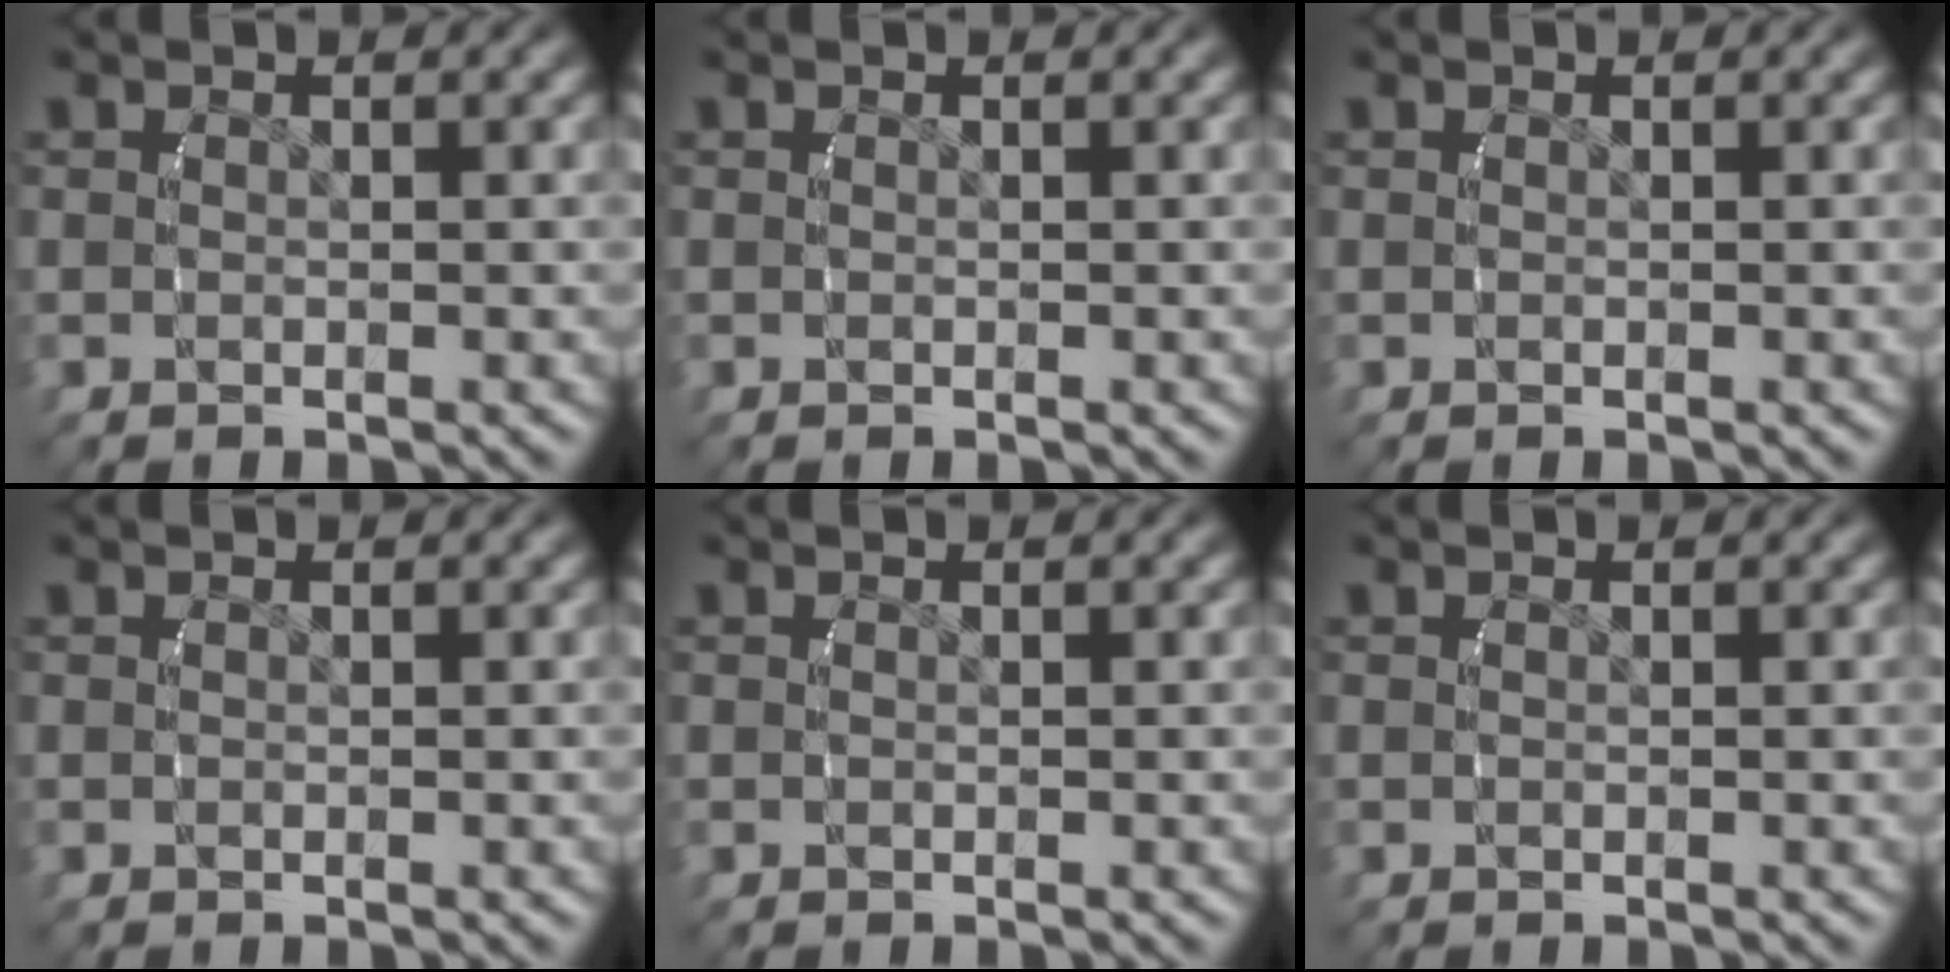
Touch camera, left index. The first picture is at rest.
{"total": 0.0}
{"total": 0.0}
{"total": 0.0}
{"total": 0.0}
{"total": 0.0}